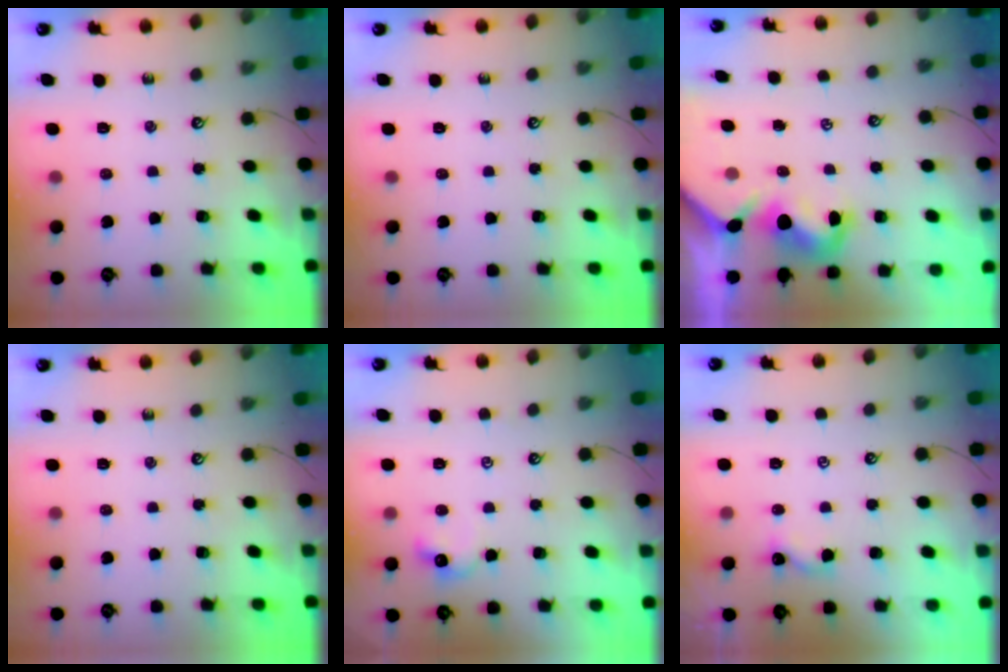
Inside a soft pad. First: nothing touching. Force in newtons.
{"total": 0.0}
{"total": 1.9, "press": 1.6, "slide": 1.0}
{"total": 0.0}
{"total": 2.1, "press": 2.0, "slide": 0.7}
{"total": 1.4, "press": 1.4, "slide": 0.2}